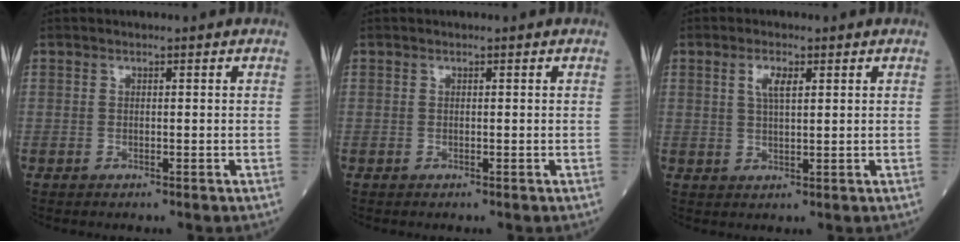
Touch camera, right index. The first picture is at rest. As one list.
[{"total": 0.0}, {"total": 3.2, "force": [1.3, 0.9, 2.8], "torque": [-0.057, 0.003, 0.026]}]